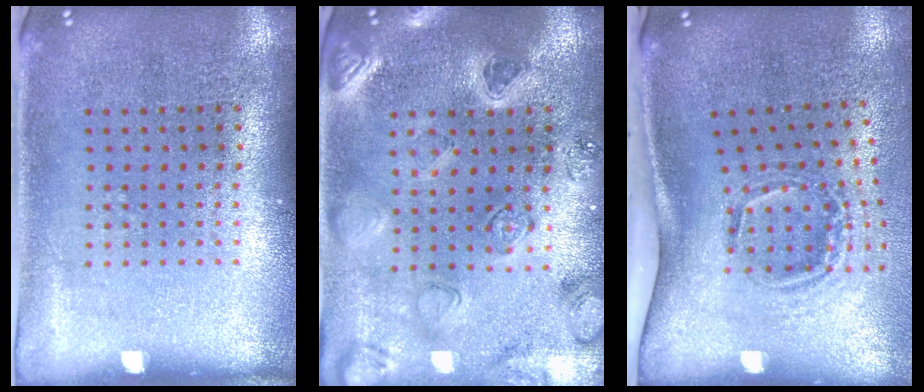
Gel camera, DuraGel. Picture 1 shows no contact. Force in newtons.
{"total": 2.2, "press": 2.2, "slide": 0.3}
{"total": 2.1, "press": 1.3, "slide": 1.6}